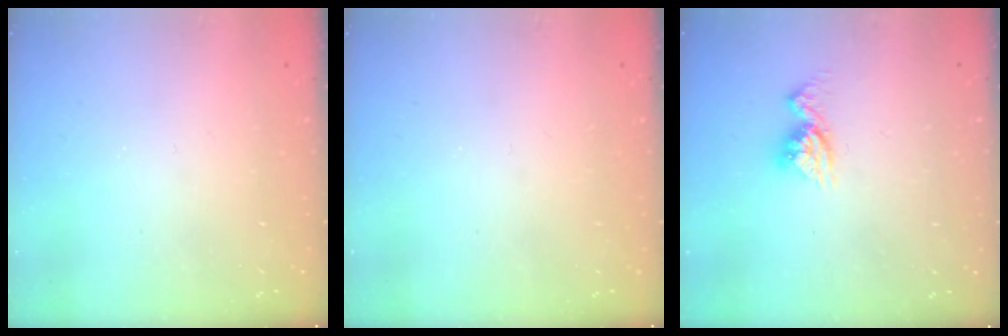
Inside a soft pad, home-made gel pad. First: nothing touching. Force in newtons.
{"total": 0.0}
{"total": 9.2, "press": 9.2, "slide": 0.8}